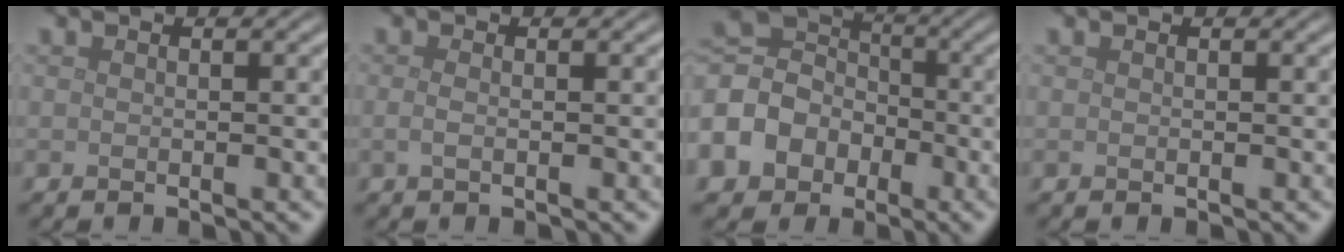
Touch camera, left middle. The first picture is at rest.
{"total": 1.0, "force": [-0.2, 0.4, 0.9], "torque": [-0.022, -0.001, -0.007]}
{"total": 8.7, "force": [-2.9, 7.3, 3.8], "torque": [-0.097, -0.006, -0.073]}
{"total": 0.0}